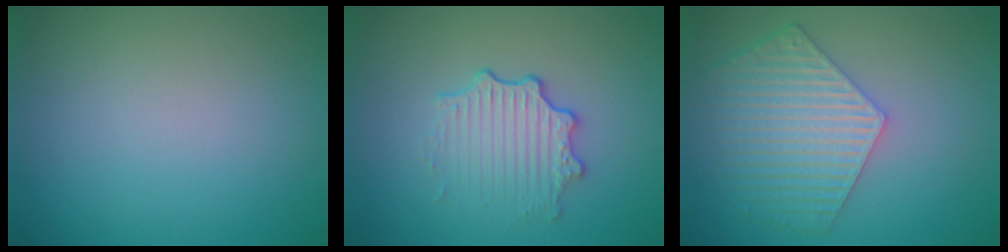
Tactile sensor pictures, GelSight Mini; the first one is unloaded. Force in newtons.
{"total": 3.4, "press": 2.7, "slide": 2.1}
{"total": 5.8, "press": 4.6, "slide": 3.5}